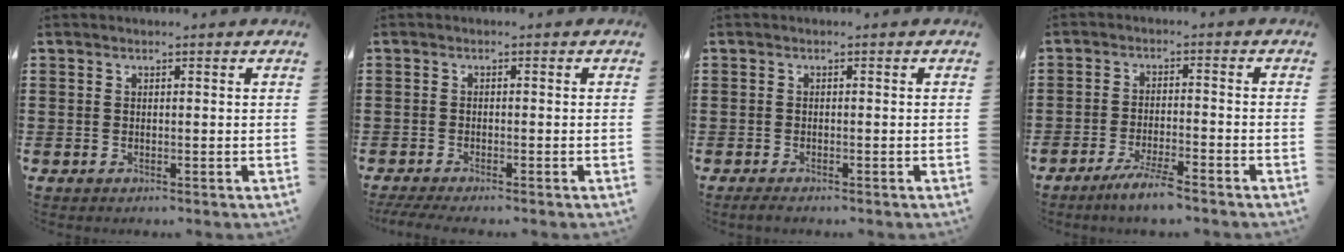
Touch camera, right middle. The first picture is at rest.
{"total": 1.5, "force": [-1.4, 0.0, 0.7], "torque": [-0.021, -0.007, -0.027]}
{"total": 0.9, "force": [-0.8, 0.1, 0.3], "torque": [-0.009, -0.008, -0.014]}
{"total": 4.4, "force": [-3.6, 0.1, 2.5], "torque": [-0.053, -0.006, -0.069]}